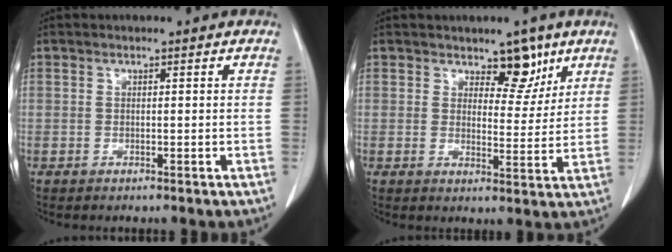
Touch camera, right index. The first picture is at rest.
{"total": 5.3, "force": [3.6, 2.7, 2.8], "torque": [-0.025, -0.005, 0.054]}